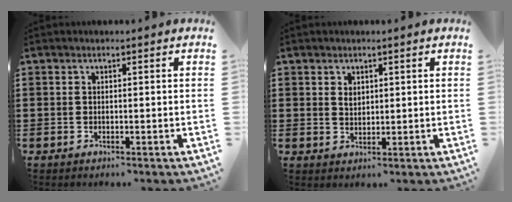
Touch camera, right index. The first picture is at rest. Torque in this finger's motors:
{"motor_torque": [0.01, 0.00, 0.01, 0.04]}